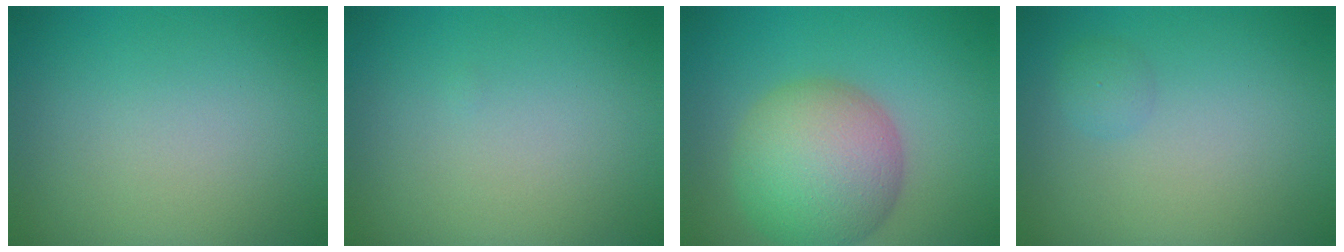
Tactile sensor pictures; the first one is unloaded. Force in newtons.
{"total": 0.0}
{"total": 8.8, "press": 8.8, "slide": 0.4}
{"total": 0.8, "press": 0.8, "slide": 0.0}